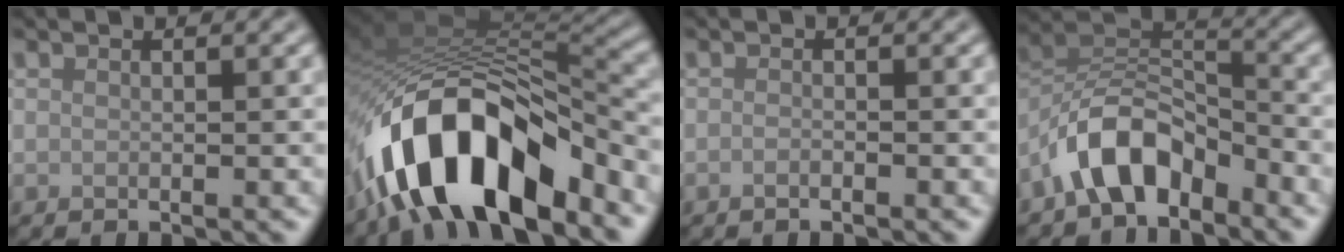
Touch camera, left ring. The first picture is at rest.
{"total": 13.3, "force": [-7.3, 5.7, 9.5], "torque": [-0.153, -0.002, -0.126]}
{"total": 0.6, "force": [-0.4, 0.1, 0.5], "torque": [-0.008, -0.001, -0.008]}
{"total": 6.6, "force": [-4.6, 3.1, 3.5], "torque": [-0.053, 0.013, -0.094]}